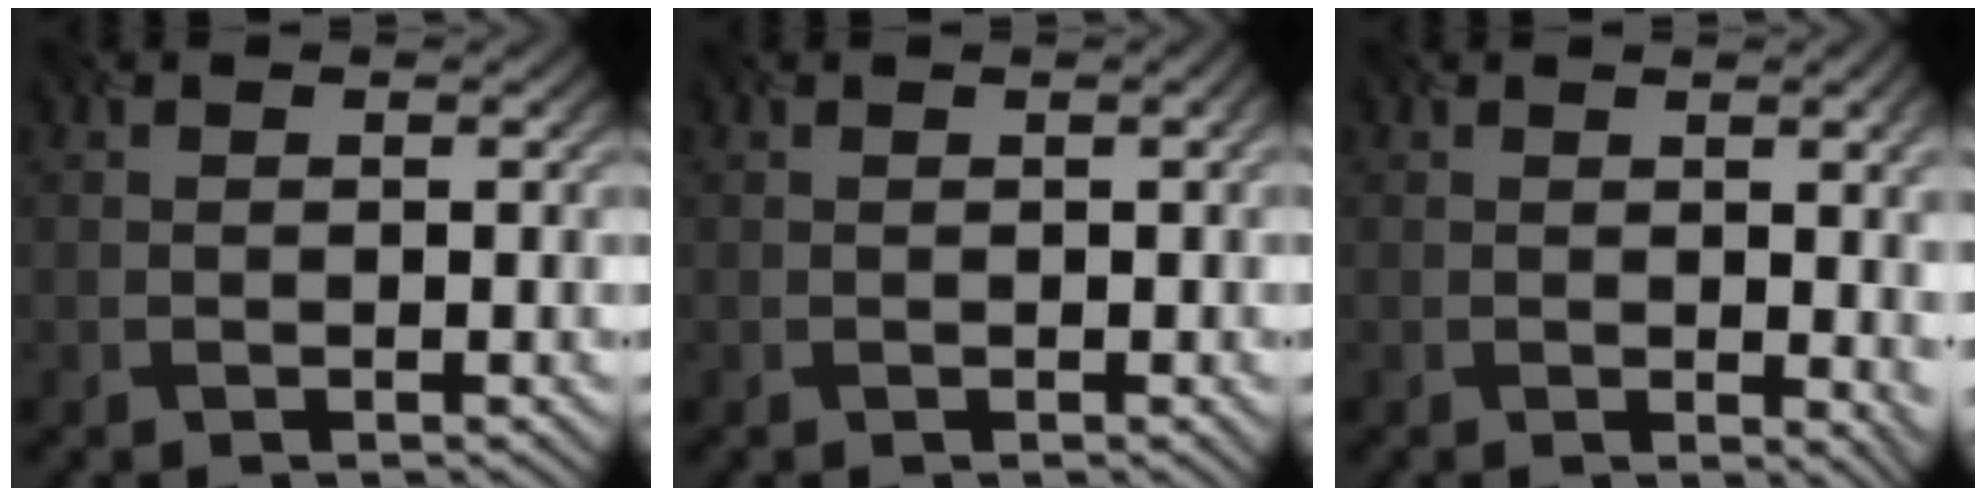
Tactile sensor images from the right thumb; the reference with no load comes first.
{"total": 2.1, "force": [0.3, 0.9, 1.8], "torque": [-0.010, 0.008, 0.001]}
{"total": 7.9, "force": [0.0, 2.9, 7.4], "torque": [-0.062, 0.013, 0.008]}